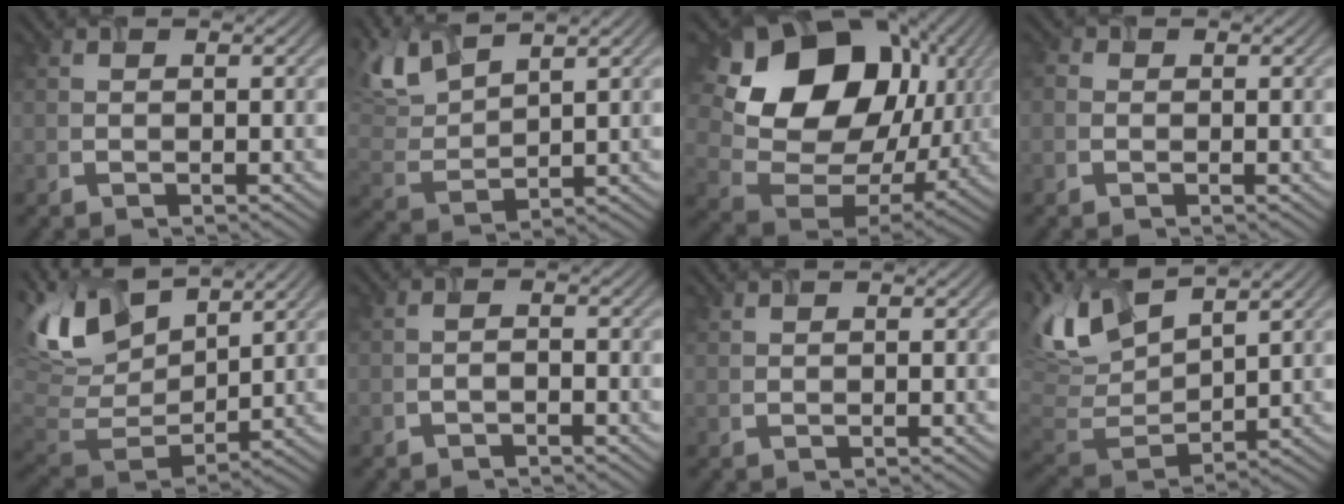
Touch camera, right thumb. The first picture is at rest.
{"total": 7.0, "force": [5.5, 1.8, 4.0], "torque": [-0.107, 0.005, 0.114]}
{"total": 19.4, "force": [6.7, 14.3, 11.2], "torque": [-0.213, -0.006, 0.145]}
{"total": 0.8, "force": [-0.2, 0.8, 0.2], "torque": [-0.004, -0.005, -0.004]}
{"total": 11.2, "force": [6.4, 5.8, 7.2], "torque": [-0.182, 0.011, 0.120]}
{"total": 1.1, "force": [-0.9, 0.2, 0.4], "torque": [-0.008, -0.003, -0.018]}
{"total": 0.5, "force": [0.5, 0.0, 0.2], "torque": [-0.006, 0.000, 0.009]}
{"total": 9.8, "force": [6.2, 3.8, 6.7], "torque": [-0.164, 0.009, 0.121]}